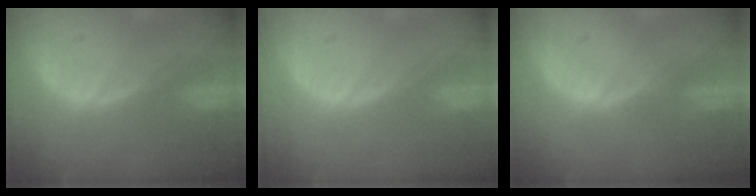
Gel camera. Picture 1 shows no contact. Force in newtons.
{"total": 0.0}
{"total": 0.0}